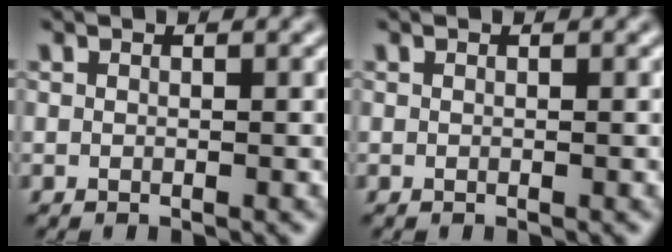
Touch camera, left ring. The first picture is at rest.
{"total": 0.0}